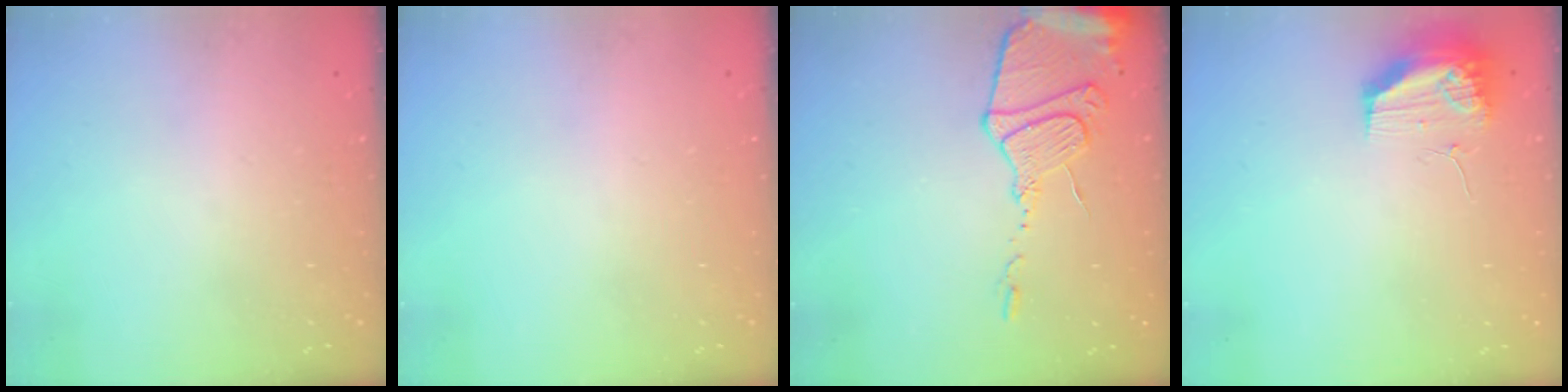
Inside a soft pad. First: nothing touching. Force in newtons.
{"total": 0.0}
{"total": 14.1, "press": 14.0, "slide": 1.3}
{"total": 10.6, "press": 10.5, "slide": 1.3}